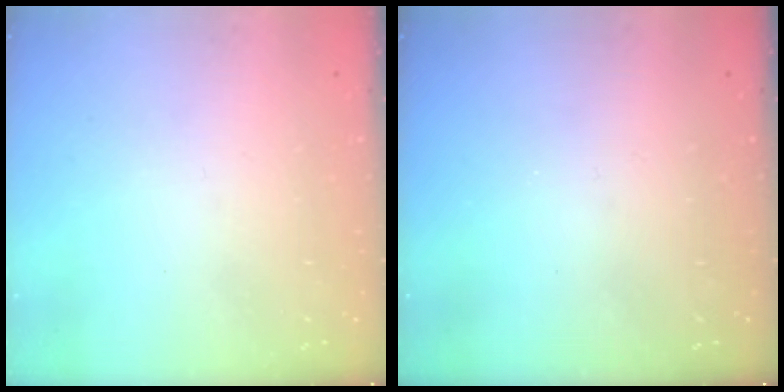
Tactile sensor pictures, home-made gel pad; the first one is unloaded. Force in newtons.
{"total": 0.0}